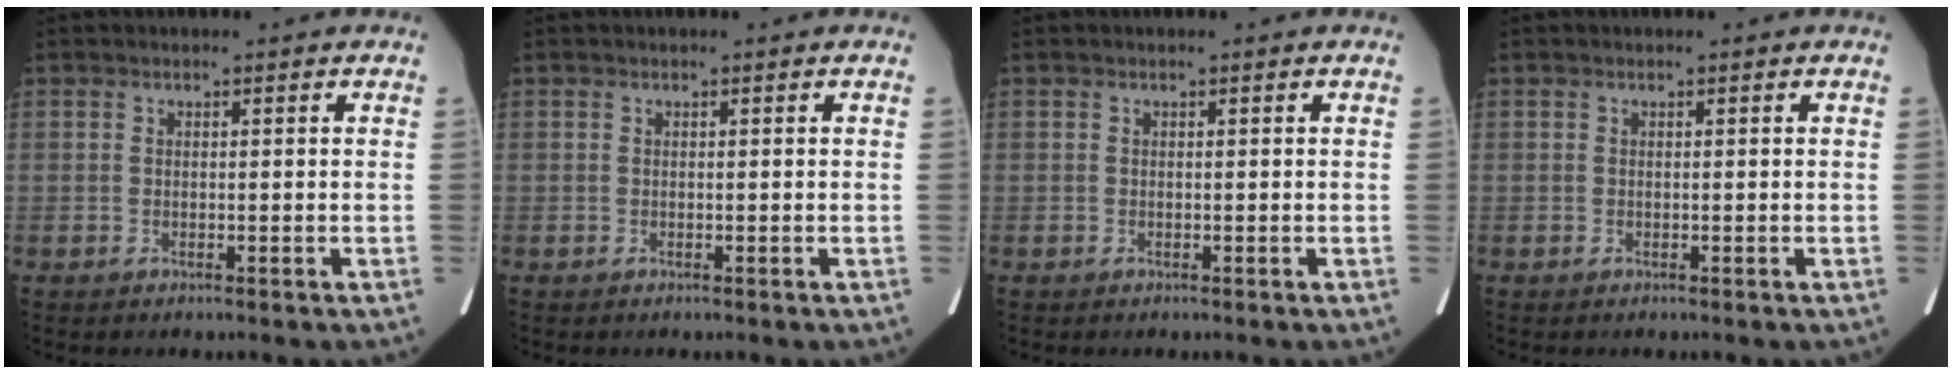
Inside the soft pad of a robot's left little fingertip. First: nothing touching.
{"total": 0.0}
{"total": 0.0}
{"total": 0.0}